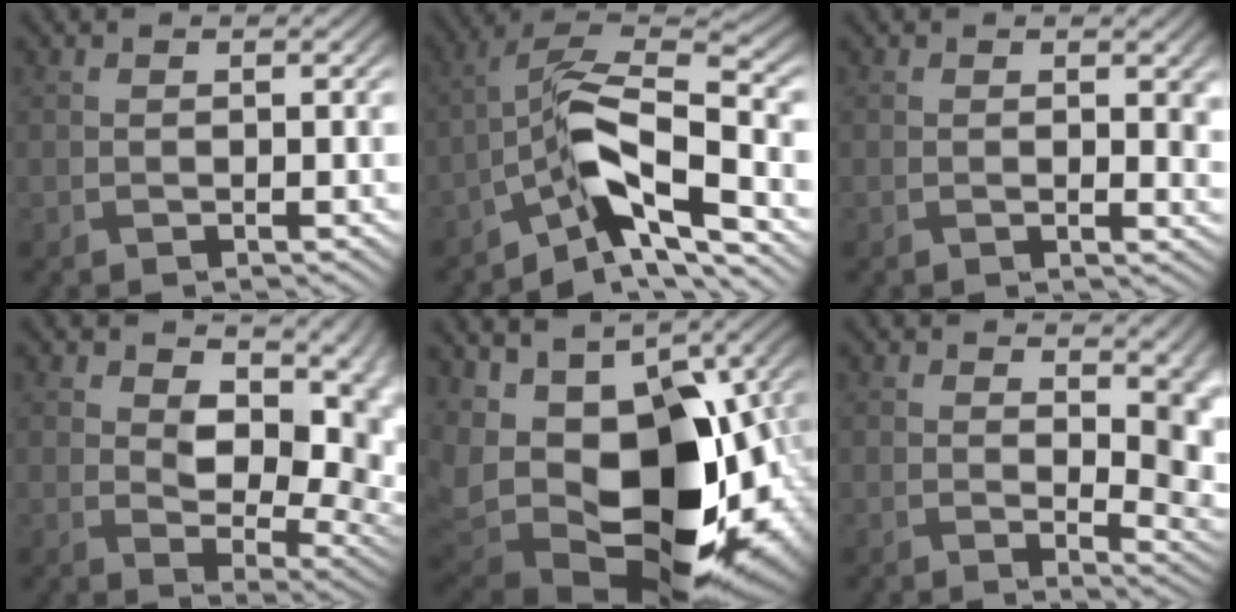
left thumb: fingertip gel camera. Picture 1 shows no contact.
{"total": 9.3, "force": [-5.7, 2.5, 6.9], "torque": [-0.108, 0.019, -0.123]}
{"total": 2.3, "force": [0.5, 1.4, 1.8], "torque": [-0.026, -0.006, 0.009]}
{"total": 10.1, "force": [2.4, 5.9, 7.8], "torque": [-0.130, -0.005, 0.039]}
{"total": 19.2, "force": [-2.8, 11.3, 15.3], "torque": [-0.270, -0.041, 0.000]}
{"total": 8.5, "force": [2.6, 4.6, 6.7], "torque": [-0.091, -0.021, 0.060]}